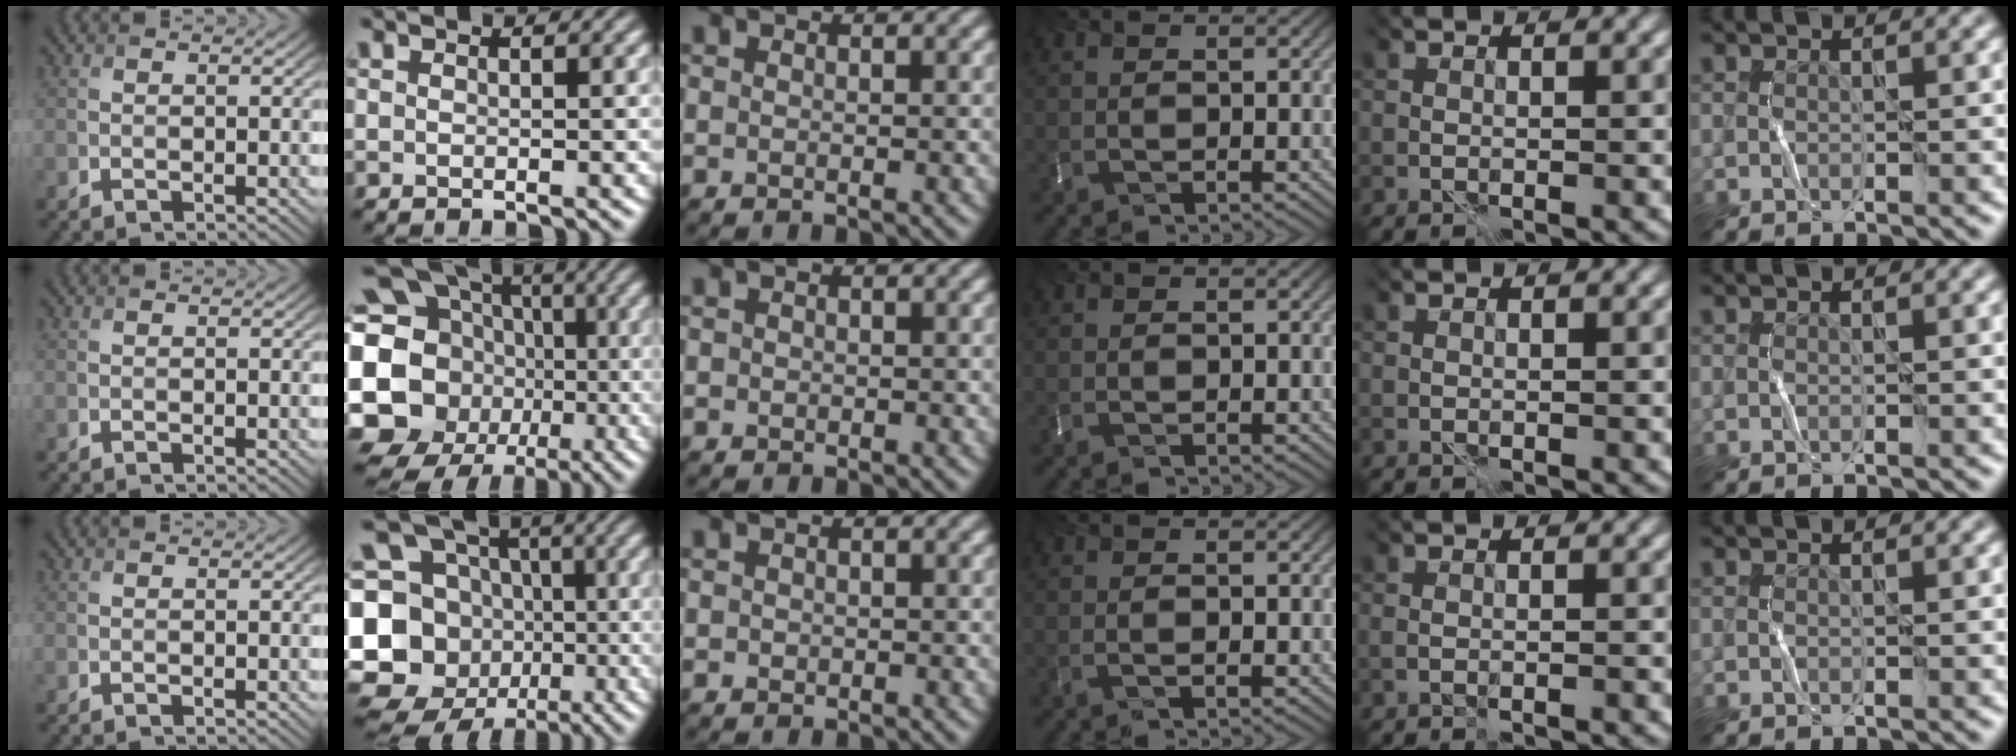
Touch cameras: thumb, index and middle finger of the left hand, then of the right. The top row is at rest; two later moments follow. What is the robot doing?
{"motion": "fold", "object": "bubble wrap"}